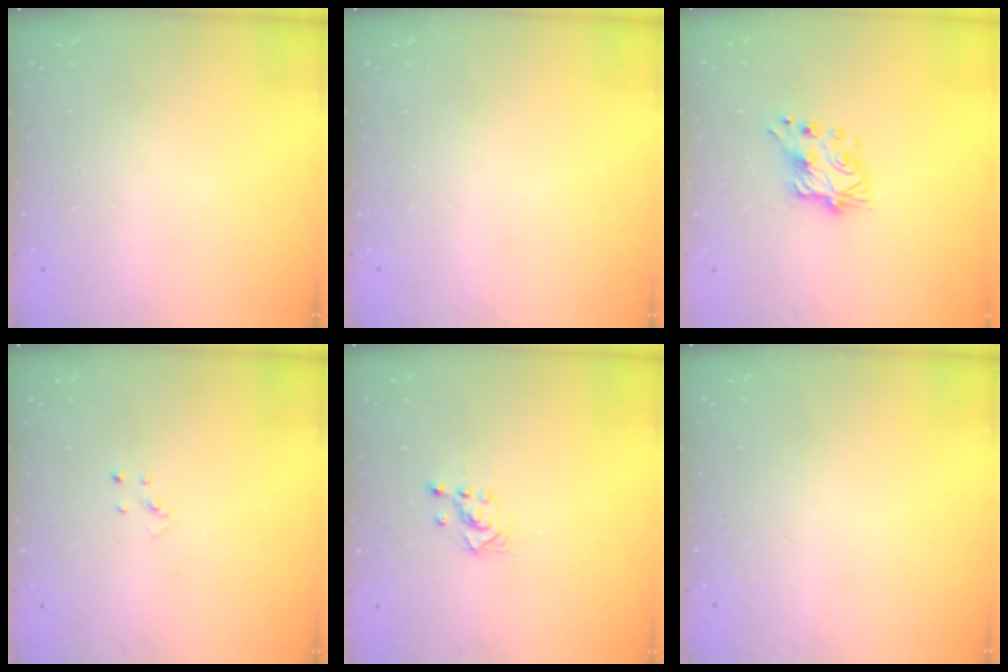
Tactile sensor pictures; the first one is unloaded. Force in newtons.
{"total": 0.0}
{"total": 7.1, "press": 7.1, "slide": 0.5}
{"total": 1.9, "press": 1.9, "slide": 0.2}
{"total": 2.3, "press": 2.3, "slide": 0.3}
{"total": 0.0}